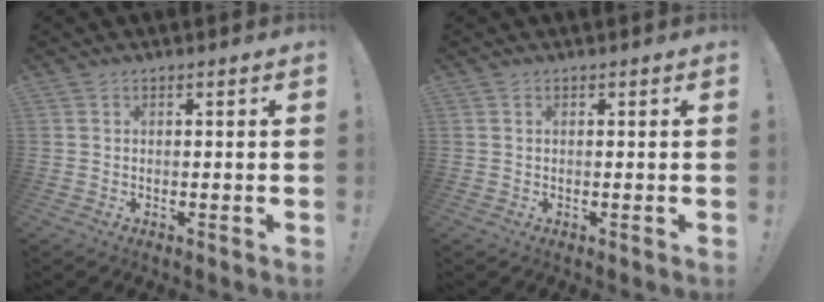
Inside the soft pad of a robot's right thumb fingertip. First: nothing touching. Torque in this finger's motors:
{"motor_torque": [-0.13, -0.01, -0.08, 0.13, -0.02]}